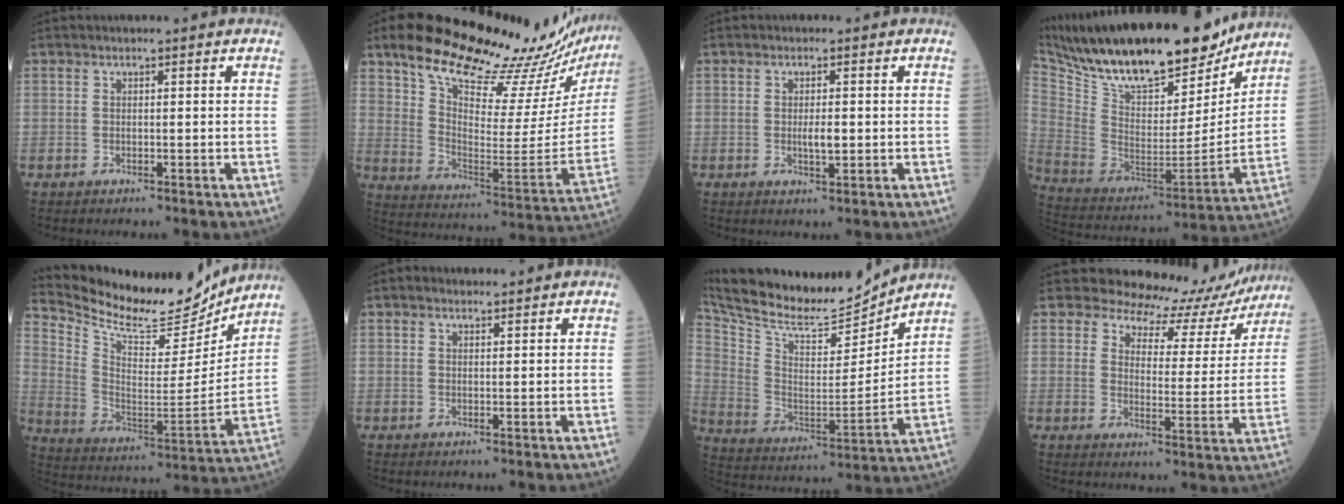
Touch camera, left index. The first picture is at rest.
{"total": 27.3, "force": [23.9, 3.7, 12.6], "torque": [-0.209, -0.065, 0.331]}
{"total": 2.3, "force": [-0.1, 0.7, 2.2], "torque": [-0.043, -0.002, 0.001]}
{"total": 26.6, "force": [21.7, 7.7, 13.3], "torque": [-0.249, -0.005, 0.348]}
{"total": 18.7, "force": [17.5, 3.9, 5.3], "torque": [-0.117, -0.037, 0.281]}
{"total": 1.2, "force": [1.1, 0.5, 0.3], "torque": [-0.015, 0.008, 0.018]}
{"total": 19.9, "force": [18.5, 3.4, 6.7], "torque": [-0.141, -0.013, 0.312]}
{"total": 13.1, "force": [12.4, 4.2, 1.0], "torque": [0.004, -0.031, 0.135]}